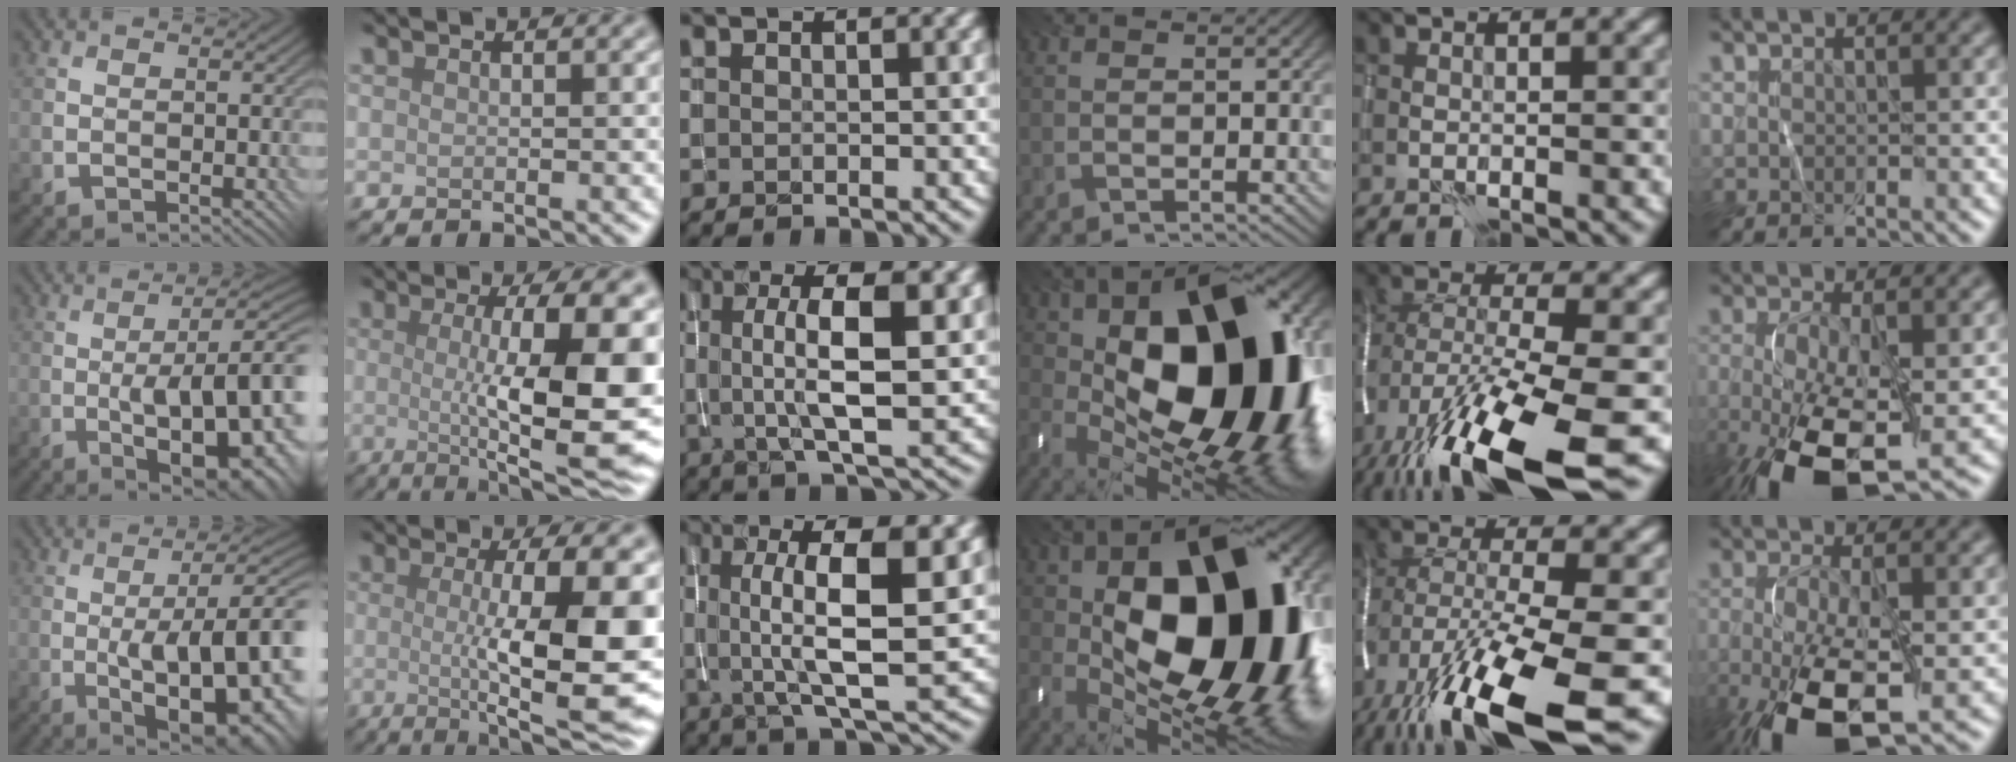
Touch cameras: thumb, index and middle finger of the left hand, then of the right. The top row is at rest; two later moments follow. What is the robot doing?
{"motion": "wrap", "object": "thread"}